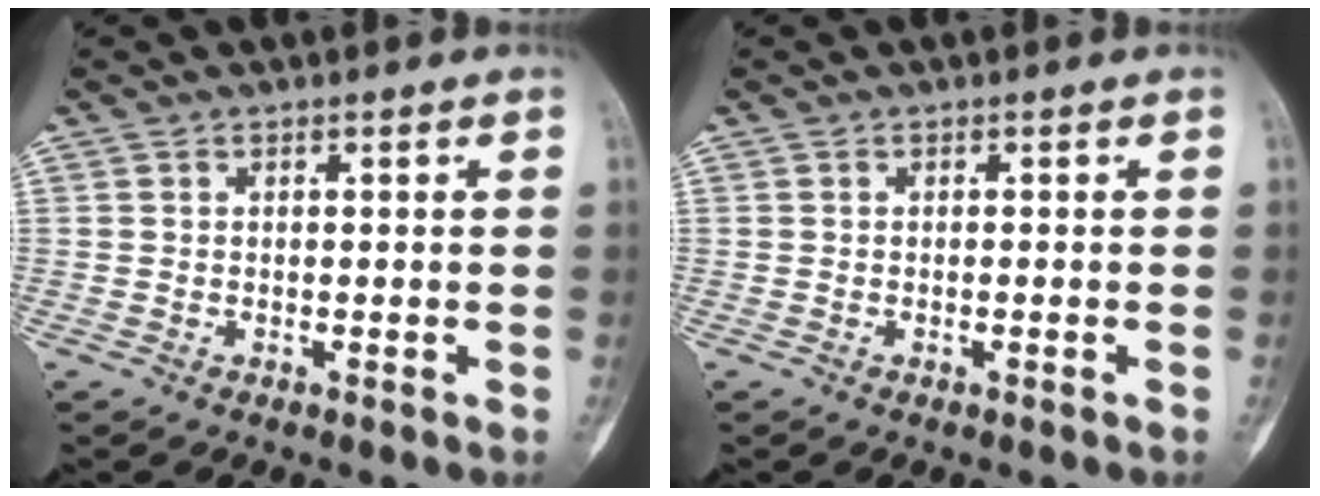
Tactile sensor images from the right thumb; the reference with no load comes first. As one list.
[{"total": 0.0}]